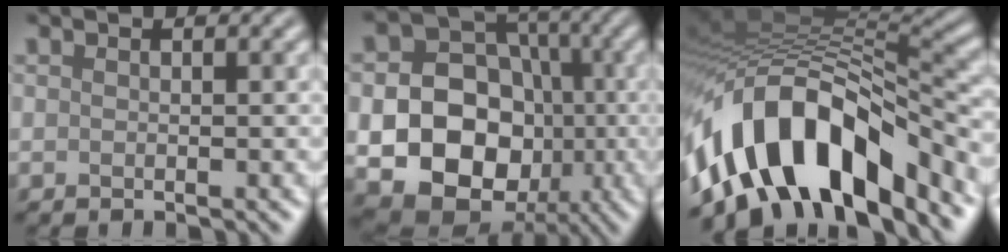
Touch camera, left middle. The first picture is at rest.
{"total": 14.5, "force": [-2.7, 12.0, 7.6], "torque": [-0.119, -0.028, -0.068]}
{"total": 13.8, "force": [-6.8, 6.9, 9.8], "torque": [-0.154, 0.012, -0.129]}